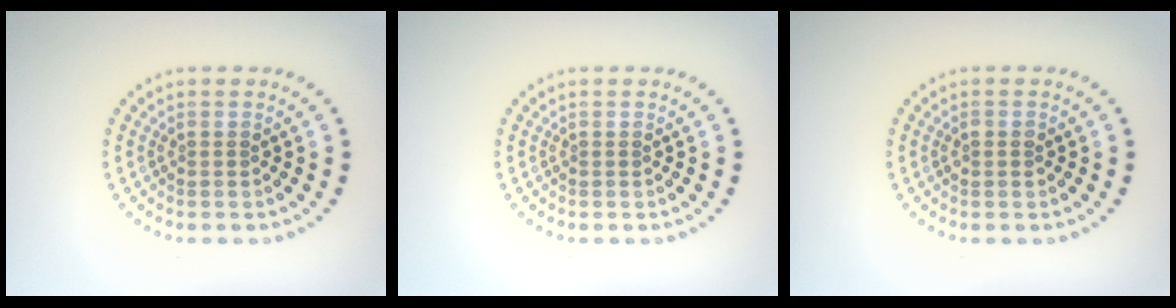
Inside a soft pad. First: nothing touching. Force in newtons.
{"total": 0.0}
{"total": 1.1, "press": 1.1, "slide": 0.2}